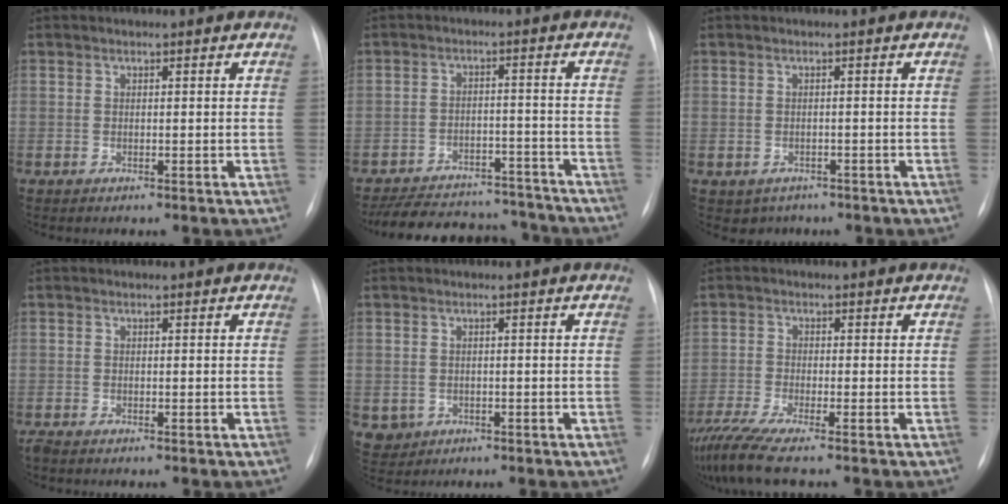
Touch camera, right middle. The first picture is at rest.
{"total": 18.4, "force": [-16.7, 5.5, 5.2], "torque": [-0.111, 0.008, -0.229]}
{"total": 3.0, "force": [-1.8, 2.4, 0.4], "torque": [-0.004, 0.006, -0.019]}
{"total": 1.0, "force": [-0.9, 0.3, 0.5], "torque": [-0.013, -0.004, -0.015]}
{"total": 3.0, "force": [-1.0, 2.8, 0.6], "torque": [-0.007, 0.003, -0.010]}
{"total": 8.1, "force": [-6.6, -0.4, 4.7], "torque": [-0.090, -0.023, -0.119]}